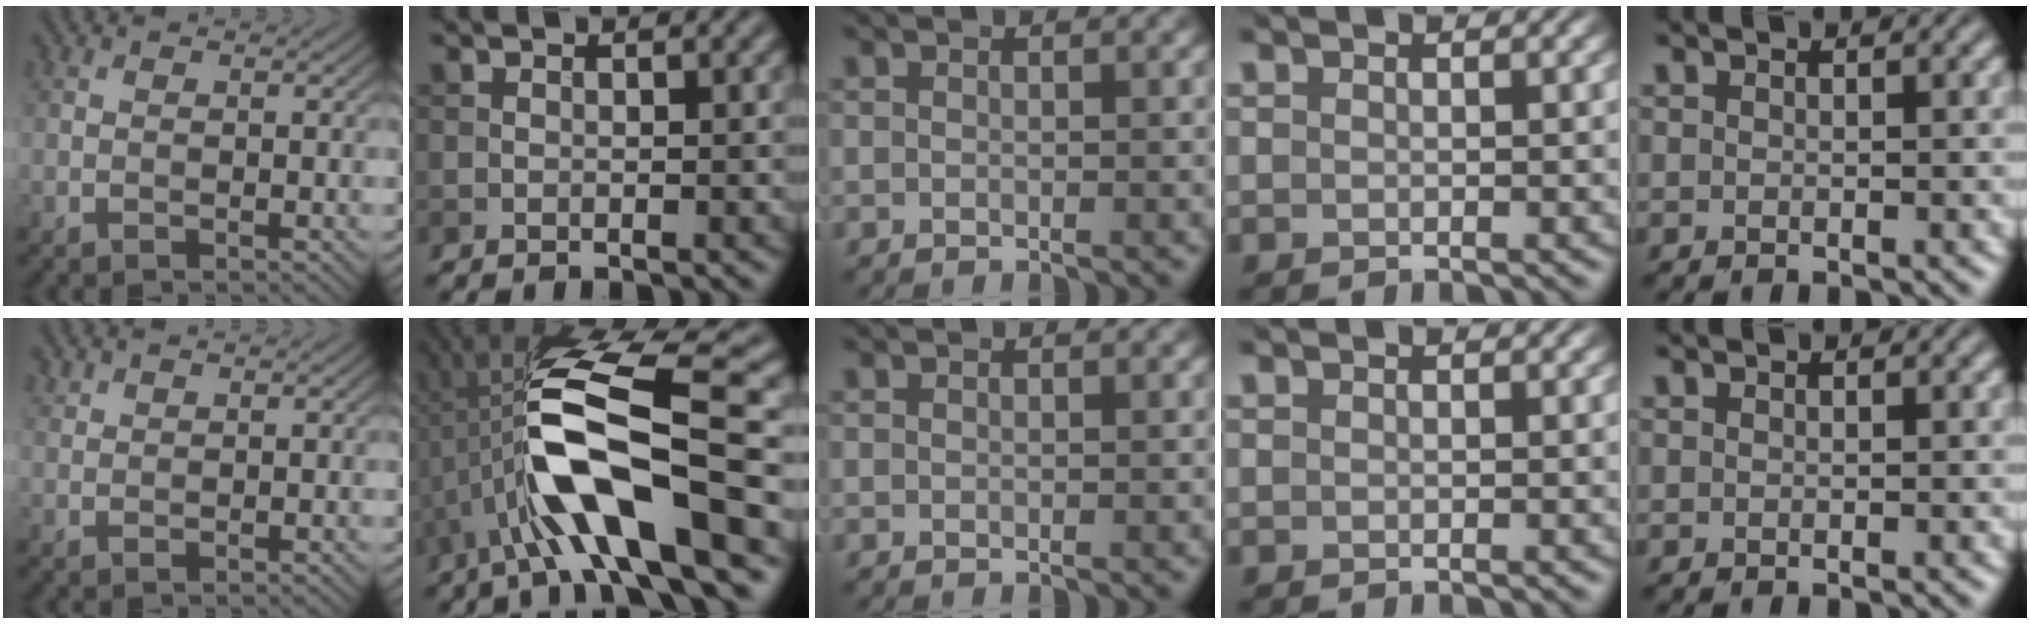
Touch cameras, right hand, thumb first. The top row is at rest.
{"thumb": {"total": 1.1, "force": [1.1, 0.2, 0.2], "torque": [-0.010, 0.003, 0.028]}, "index": {"total": 11.8, "force": [-2.5, 3.4, 11.1], "torque": [-0.210, 0.013, -0.055]}}